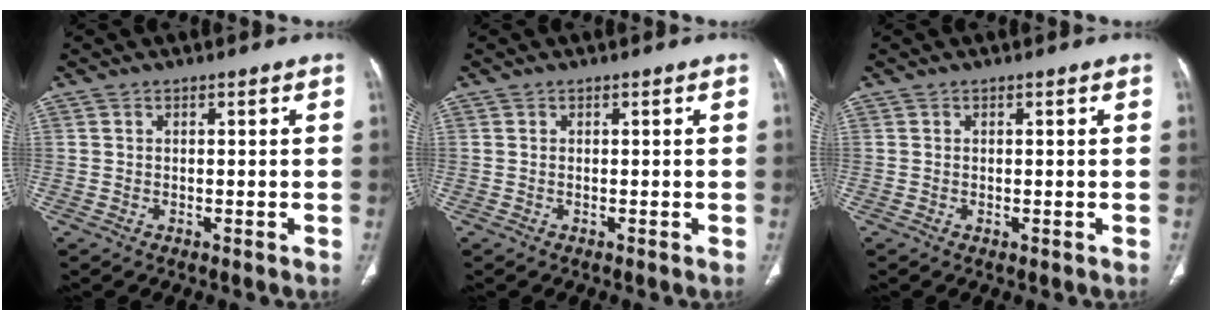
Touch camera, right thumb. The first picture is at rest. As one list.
[{"total": 0.0}, {"total": 0.0}]